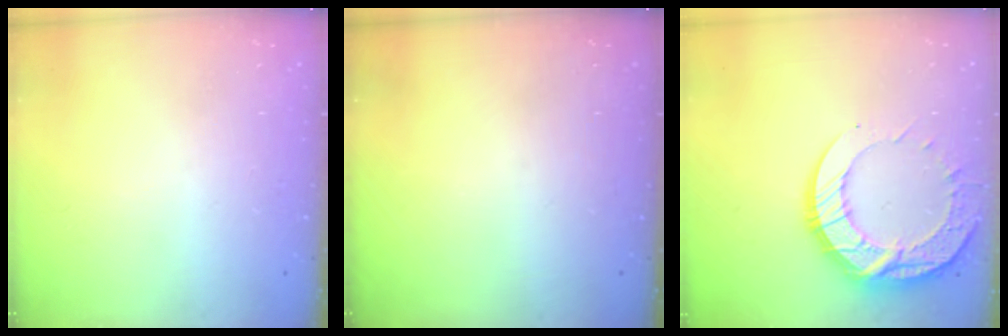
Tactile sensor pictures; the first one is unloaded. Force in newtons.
{"total": 0.0}
{"total": 14.6, "press": 14.6, "slide": 1.2}